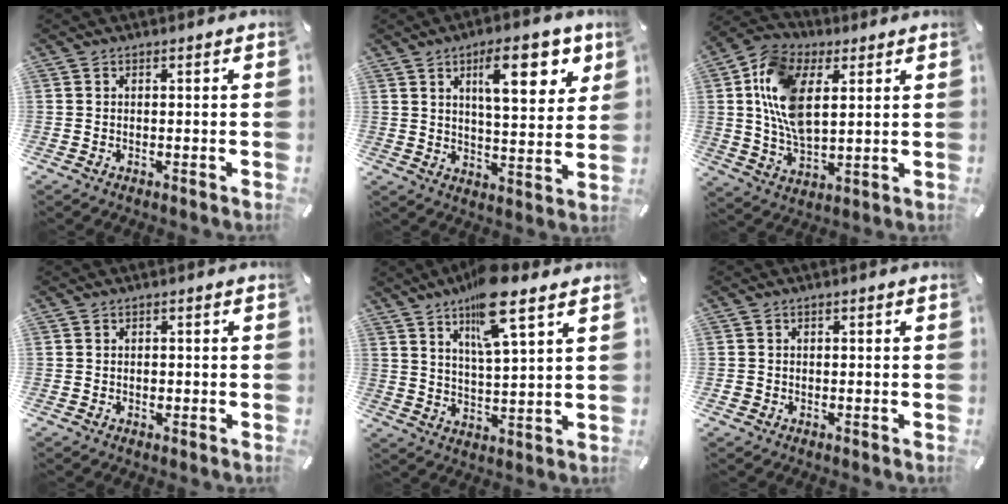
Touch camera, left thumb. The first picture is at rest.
{"total": 15.1, "force": [7.0, 5.8, 12.0], "torque": [-0.169, -0.019, 0.109]}
{"total": 14.4, "force": [4.0, 8.9, 10.6], "torque": [-0.247, 0.001, 0.072]}
{"total": 0.9, "force": [-0.2, 0.8, 0.5], "torque": [-0.009, 0.003, -0.005]}
{"total": 13.0, "force": [8.7, 3.3, 9.1], "torque": [-0.156, -0.031, 0.145]}
{"total": 1.3, "force": [-0.3, 1.3, 0.2], "torque": [-0.003, 0.004, -0.008]}